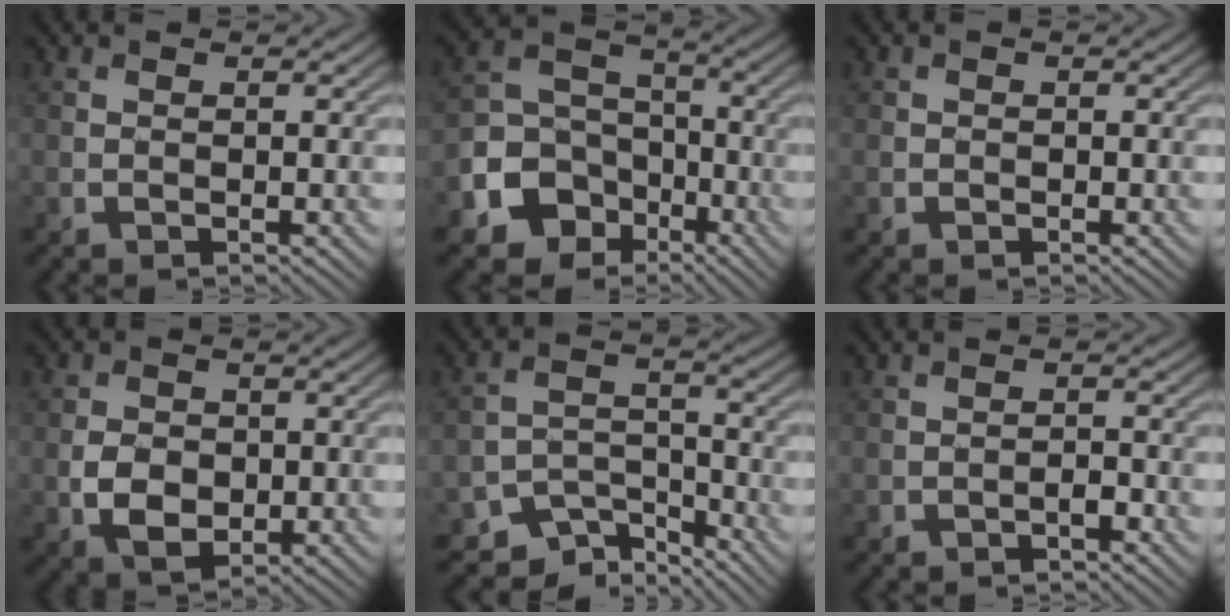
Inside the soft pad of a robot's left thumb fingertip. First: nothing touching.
{"total": 9.0, "force": [-4.6, 7.0, 3.1], "torque": [-0.079, -0.016, -0.103]}
{"total": 0.6, "force": [-0.2, 0.6, 0.0], "torque": [0.002, -0.006, -0.004]}
{"total": 4.6, "force": [-0.6, 3.5, 3.0], "torque": [-0.062, -0.009, -0.013]}
{"total": 7.0, "force": [-6.0, 3.1, 1.9], "torque": [-0.028, -0.015, -0.105]}
{"total": 1.2, "force": [-0.9, 0.4, 0.7], "torque": [-0.012, 0.001, -0.016]}